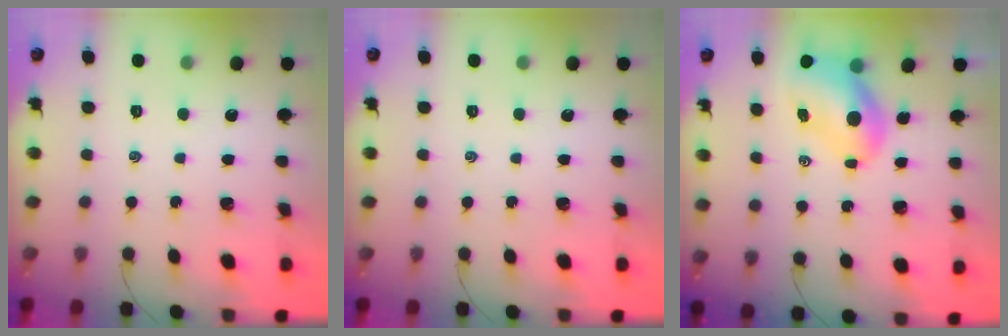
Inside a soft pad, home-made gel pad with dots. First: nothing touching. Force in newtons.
{"total": 0.0}
{"total": 8.2, "press": 7.8, "slide": 2.4}